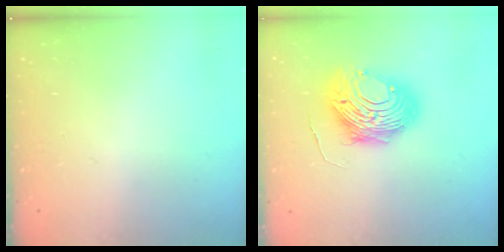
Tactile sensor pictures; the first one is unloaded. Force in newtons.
{"total": 13.5, "press": 13.4, "slide": 1.4}